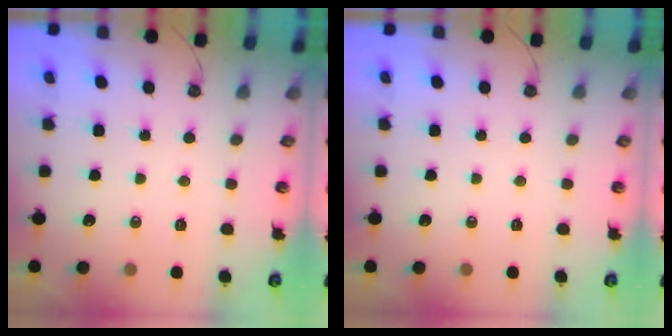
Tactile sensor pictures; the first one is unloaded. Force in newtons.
{"total": 0.0}